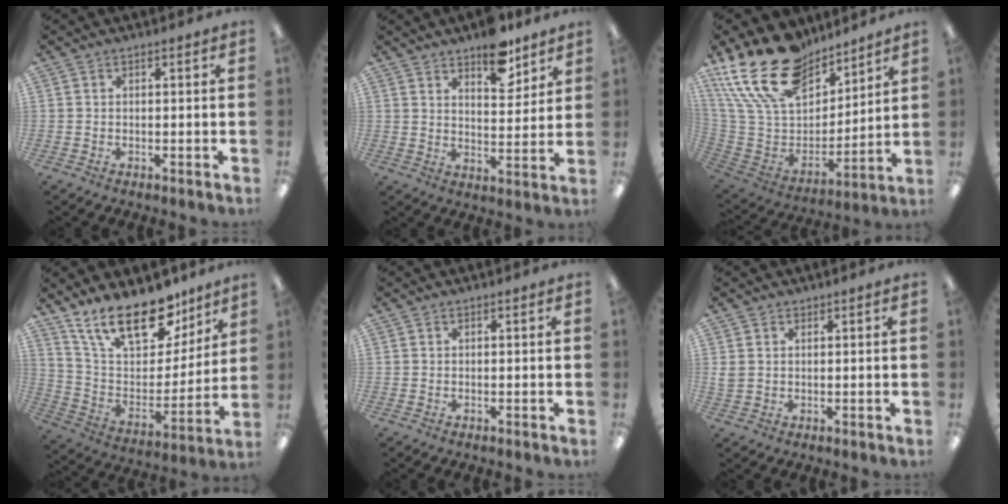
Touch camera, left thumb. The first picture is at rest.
{"total": 10.1, "force": [7.8, 4.3, 4.8], "torque": [-0.045, -0.053, 0.133]}
{"total": 23.6, "force": [16.4, 12.5, 11.5], "torque": [-0.249, -0.098, 0.304]}
{"total": 22.1, "force": [15.3, 10.2, 12.3], "torque": [-0.212, -0.090, 0.275]}
{"total": 0.0}
{"total": 2.2, "force": [1.2, 1.8, 0.7], "torque": [-0.016, 0.003, 0.022]}